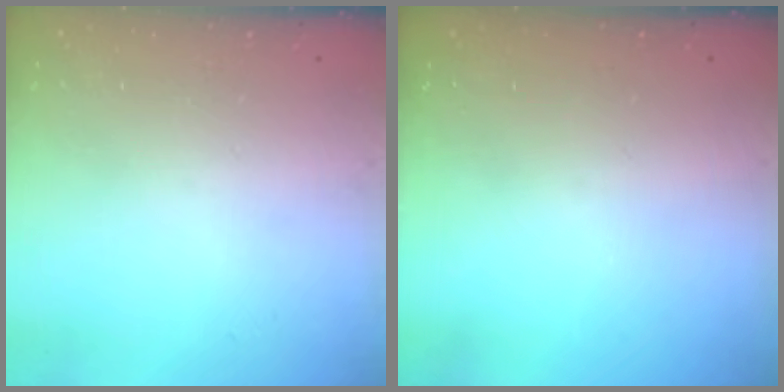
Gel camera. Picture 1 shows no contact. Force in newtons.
{"total": 0.0}